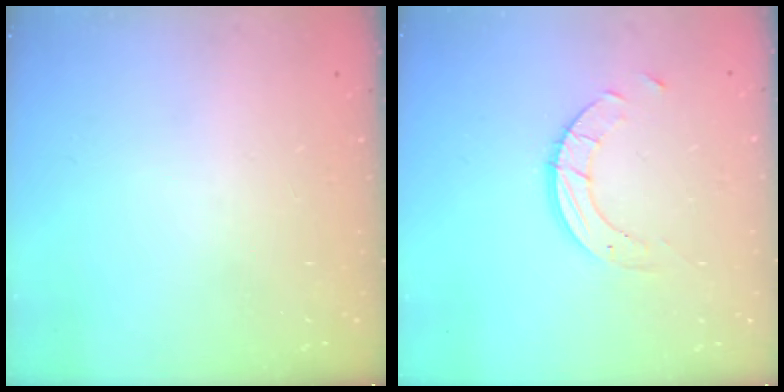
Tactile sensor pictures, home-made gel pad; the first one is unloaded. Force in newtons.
{"total": 5.1, "press": 5.1, "slide": 0.3}